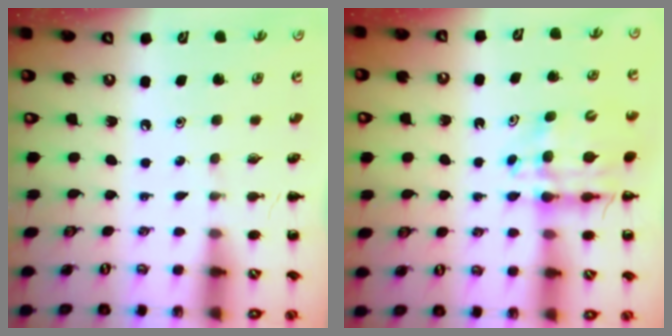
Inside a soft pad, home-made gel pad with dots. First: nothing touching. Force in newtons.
{"total": 11.0, "press": 10.5, "slide": 3.2}